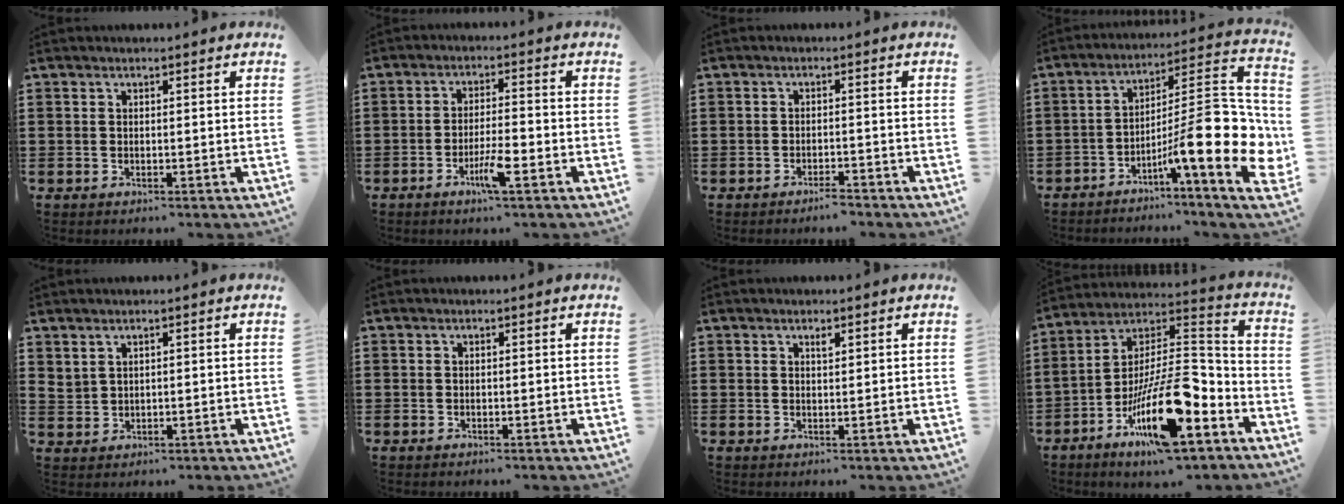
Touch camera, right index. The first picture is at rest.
{"total": 5.2, "force": [-2.5, 0.7, 4.6], "torque": [-0.088, -0.006, -0.046]}
{"total": 2.1, "force": [-2.0, 0.2, 0.2], "torque": [-0.010, 0.000, -0.043]}
{"total": 15.2, "force": [-4.1, 3.1, 14.3], "torque": [-0.213, -0.028, -0.074]}
{"total": 1.5, "force": [1.1, 0.9, 0.6], "torque": [-0.015, 0.003, 0.021]}
{"total": 0.0}
{"total": 0.9, "force": [0.6, 0.3, 0.5], "torque": [-0.012, 0.001, 0.011]}
{"total": 17.3, "force": [-8.6, 4.9, 14.1], "torque": [-0.277, 0.007, -0.151]}